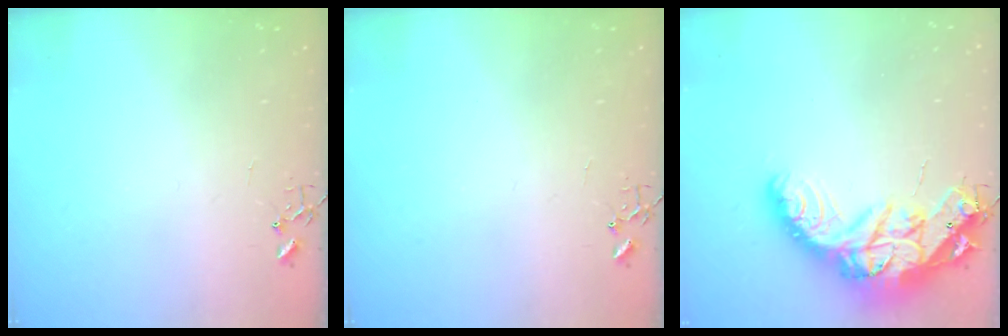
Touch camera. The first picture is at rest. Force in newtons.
{"total": 0.0}
{"total": 26.8, "press": 26.7, "slide": 2.0}